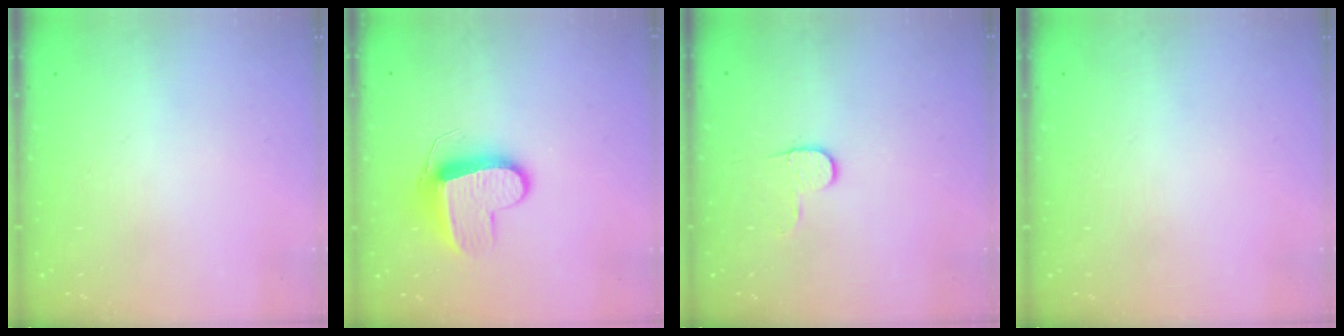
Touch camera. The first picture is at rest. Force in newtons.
{"total": 9.4, "press": 9.4, "slide": 0.2}
{"total": 4.9, "press": 4.9, "slide": 0.5}
{"total": 0.0}